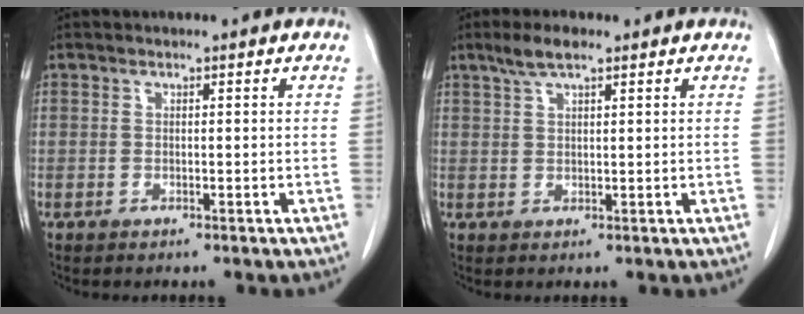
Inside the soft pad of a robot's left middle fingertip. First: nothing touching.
{"total": 3.8, "force": [2.7, 0.8, 2.6], "torque": [-0.055, 0.011, 0.052]}